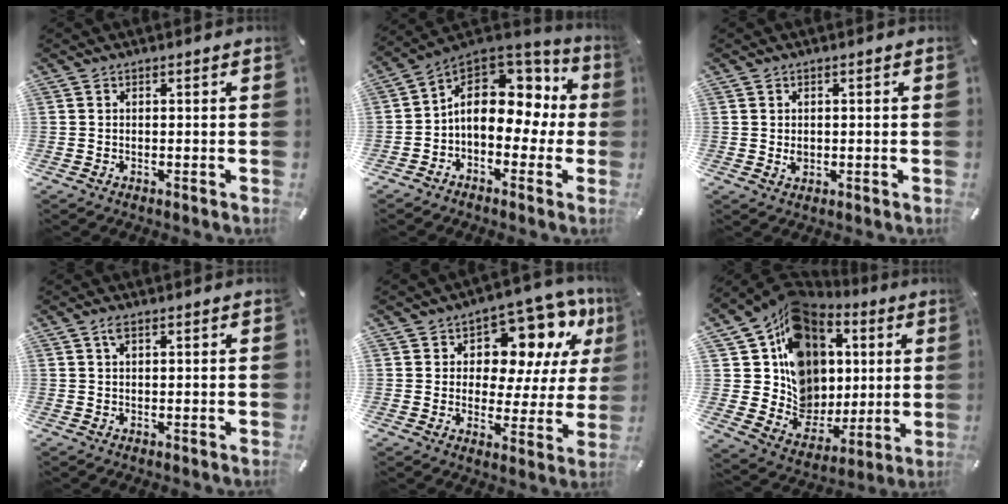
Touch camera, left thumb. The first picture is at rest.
{"total": 13.4, "force": [2.0, 9.6, 9.1], "torque": [-0.148, -0.017, 0.034]}
{"total": 1.6, "force": [0.1, 1.4, 0.8], "torque": [-0.010, 0.001, 0.000]}
{"total": 1.8, "force": [0.8, 0.6, 1.5], "torque": [-0.033, 0.002, 0.014]}
{"total": 13.5, "force": [9.0, 7.5, 6.7], "torque": [-0.101, -0.070, 0.157]}
{"total": 17.3, "force": [4.9, 14.9, 7.4], "torque": [-0.121, -0.051, 0.108]}